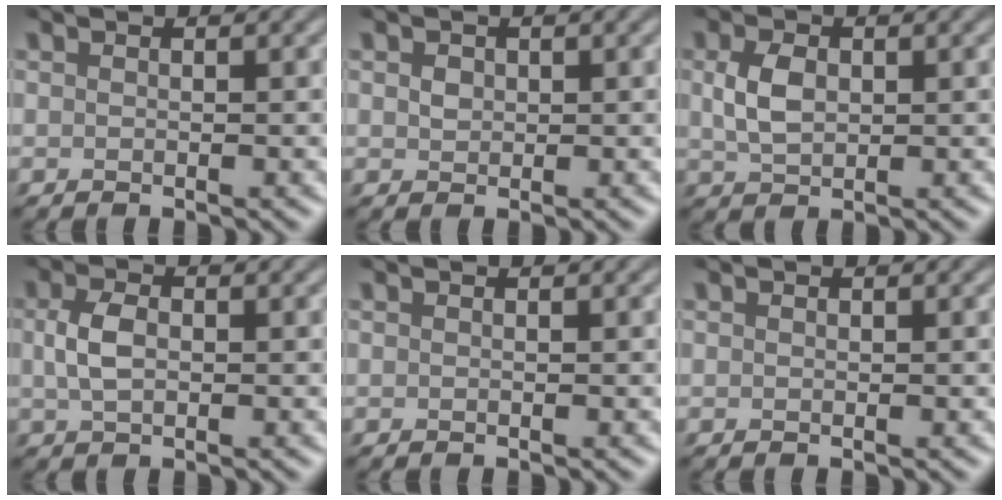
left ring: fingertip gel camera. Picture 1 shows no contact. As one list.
[{"total": 1.0, "force": [0.3, 0.9, 0.5], "torque": [-0.010, 0.001, 0.004]}, {"total": 2.9, "force": [0.5, 1.9, 2.2], "torque": [-0.052, 0.002, 0.012]}, {"total": 2.6, "force": [0.1, 1.6, 2.1], "torque": [-0.049, 0.002, 0.001]}, {"total": 0.0}, {"total": 0.0}]